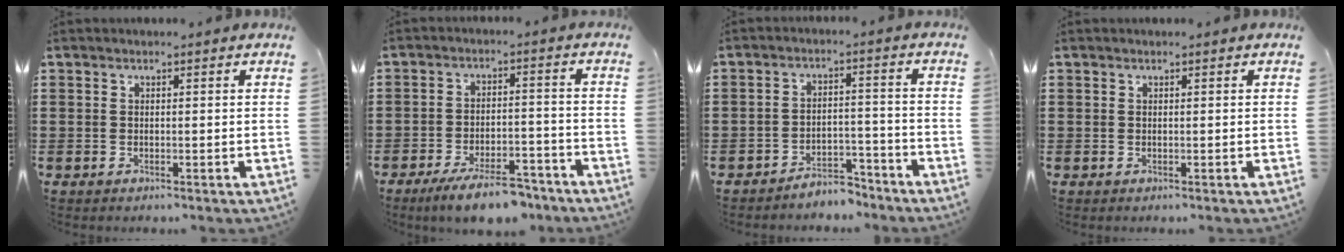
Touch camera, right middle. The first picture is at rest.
{"total": 7.8, "force": [-6.4, 1.5, 4.3], "torque": [-0.073, 0.005, -0.114]}
{"total": 4.6, "force": [-4.5, 0.6, 0.3], "torque": [-0.009, 0.007, -0.092]}
{"total": 0.0}